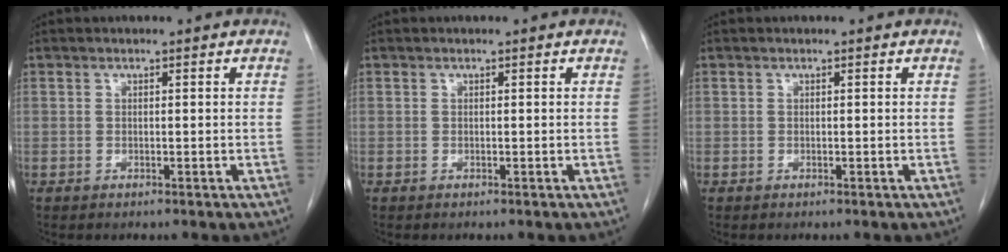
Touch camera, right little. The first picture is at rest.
{"total": 0.0}
{"total": 0.0}